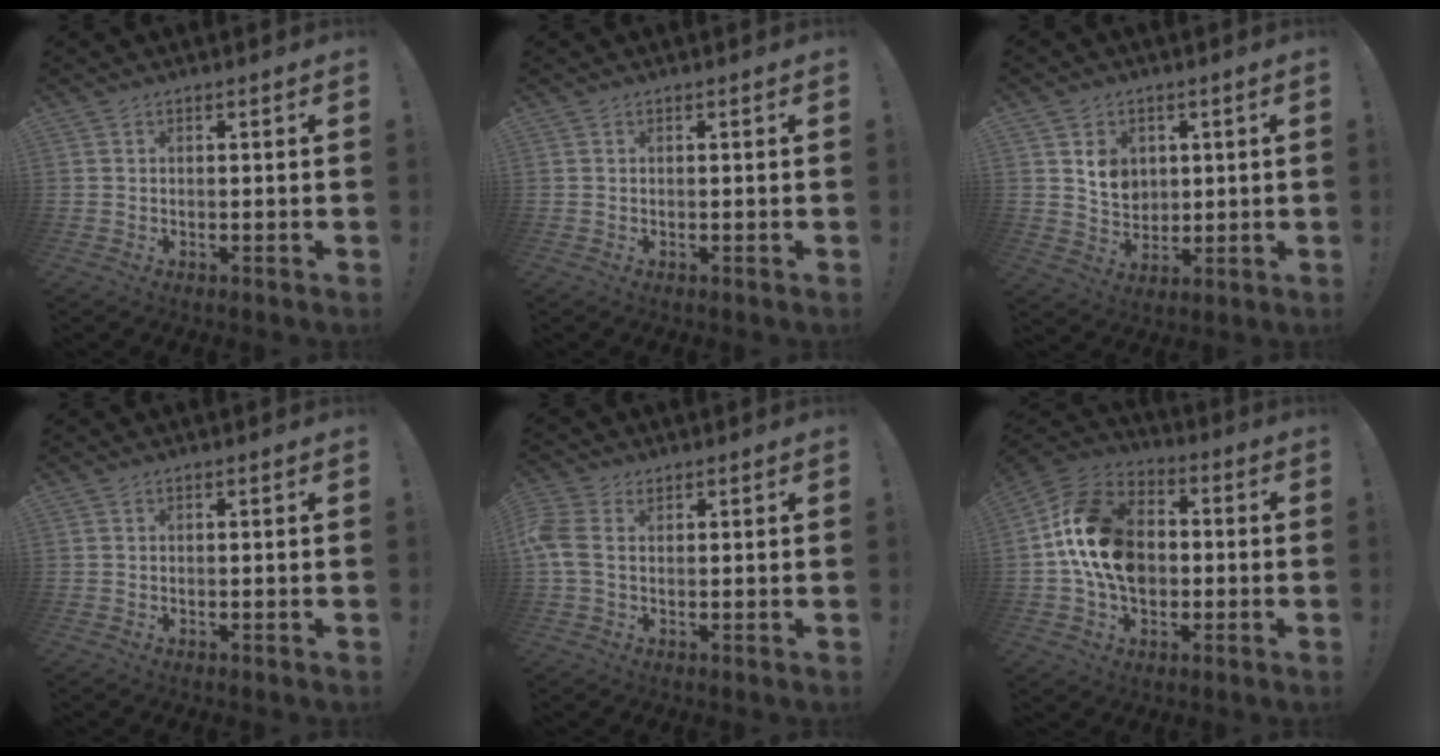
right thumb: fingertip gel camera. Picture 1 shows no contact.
{"total": 0.0}
{"total": 8.4, "force": [3.3, 7.3, 2.5], "torque": [-0.023, -0.025, 0.068]}
{"total": 0.0}
{"total": 5.1, "force": [1.0, 3.5, 3.5], "torque": [-0.087, -0.002, 0.020]}
{"total": 19.0, "force": [0.1, 14.5, 12.3], "torque": [-0.202, 0.021, 0.012]}